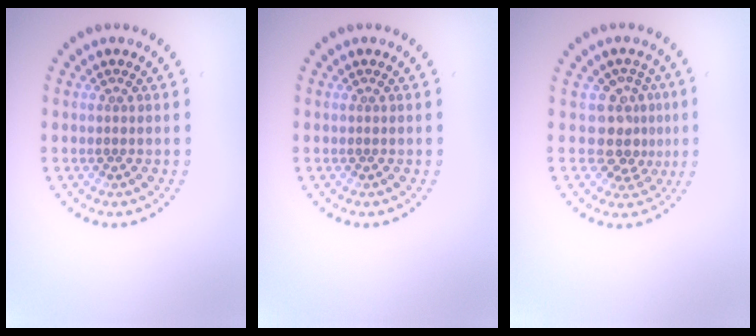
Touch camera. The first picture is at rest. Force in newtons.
{"total": 0.0}
{"total": 3.3, "press": 2.5, "slide": 2.2}